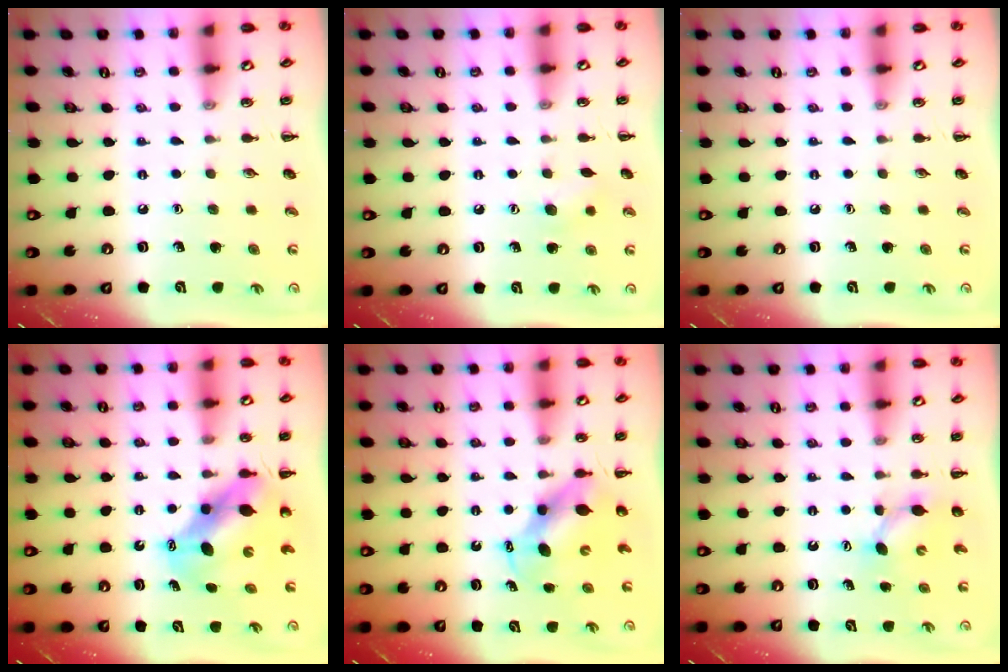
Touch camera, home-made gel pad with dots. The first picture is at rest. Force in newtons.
{"total": 6.2, "press": 6.1, "slide": 1.1}
{"total": 0.0}
{"total": 6.9, "press": 6.7, "slide": 1.3}
{"total": 6.0, "press": 5.9, "slide": 0.8}
{"total": 4.8, "press": 4.7, "slide": 1.1}